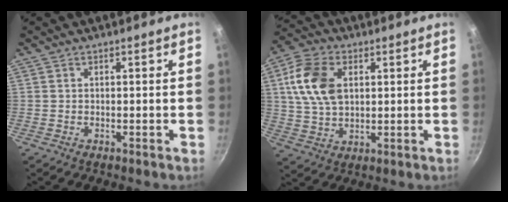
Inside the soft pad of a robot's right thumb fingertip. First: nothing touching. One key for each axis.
{"total": 13.0, "fx": 3.2, "fy": 8.5, "fz": 9.3, "tx": -0.164, "ty": 0.002, "tz": 0.057}